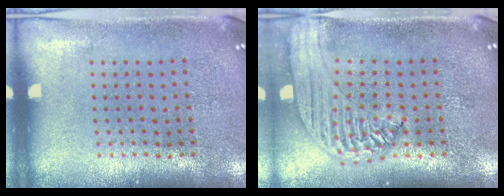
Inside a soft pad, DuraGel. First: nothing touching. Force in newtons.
{"total": 1.8, "press": 1.7, "slide": 0.6}